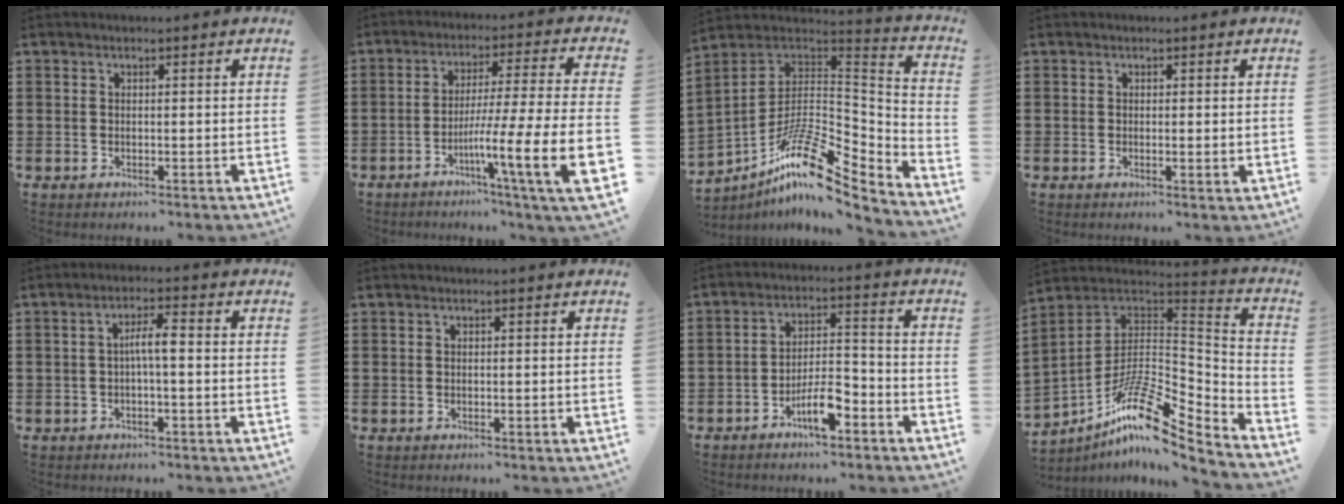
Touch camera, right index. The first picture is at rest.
{"total": 10.4, "force": [-4.1, 0.0, 9.5], "torque": [-0.166, -0.026, -0.085]}
{"total": 12.9, "force": [-7.9, 4.3, 9.3], "torque": [-0.168, -0.002, -0.153]}
{"total": 0.5, "force": [0.2, 0.1, 0.5], "torque": [-0.011, 0.000, 0.003]}
{"total": 3.6, "force": [-0.3, 0.6, 3.5], "torque": [-0.065, 0.007, -0.009]}
{"total": 0.0}
{"total": 6.3, "force": [-3.9, 1.9, 4.5], "torque": [-0.086, 0.008, -0.073]}
{"total": 12.2, "force": [-7.7, 3.8, 8.7], "torque": [-0.167, -0.005, -0.150]}